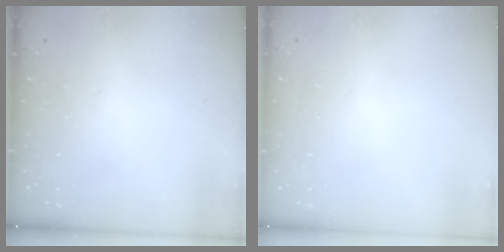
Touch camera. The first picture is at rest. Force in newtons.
{"total": 0.0}